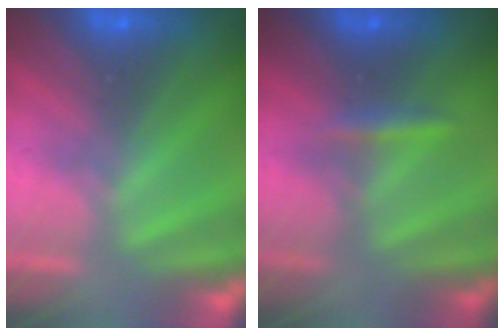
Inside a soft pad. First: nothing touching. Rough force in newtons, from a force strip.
{"total": 2.3}